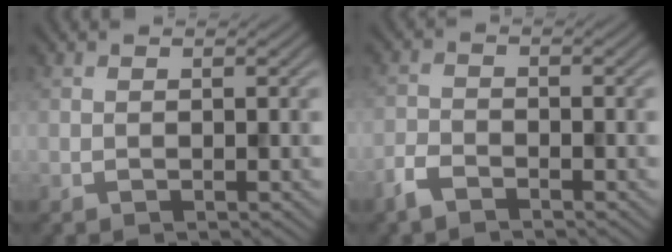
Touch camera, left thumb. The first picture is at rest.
{"total": 2.8, "force": [-2.3, 0.9, 1.3], "torque": [-0.033, -0.005, -0.057]}